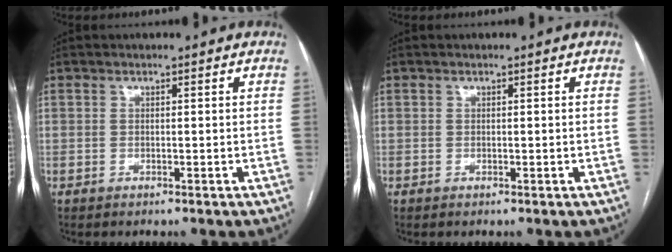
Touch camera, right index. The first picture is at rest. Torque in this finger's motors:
{"motor_torque": [0.07, 0.05, 0.01, 0.01]}